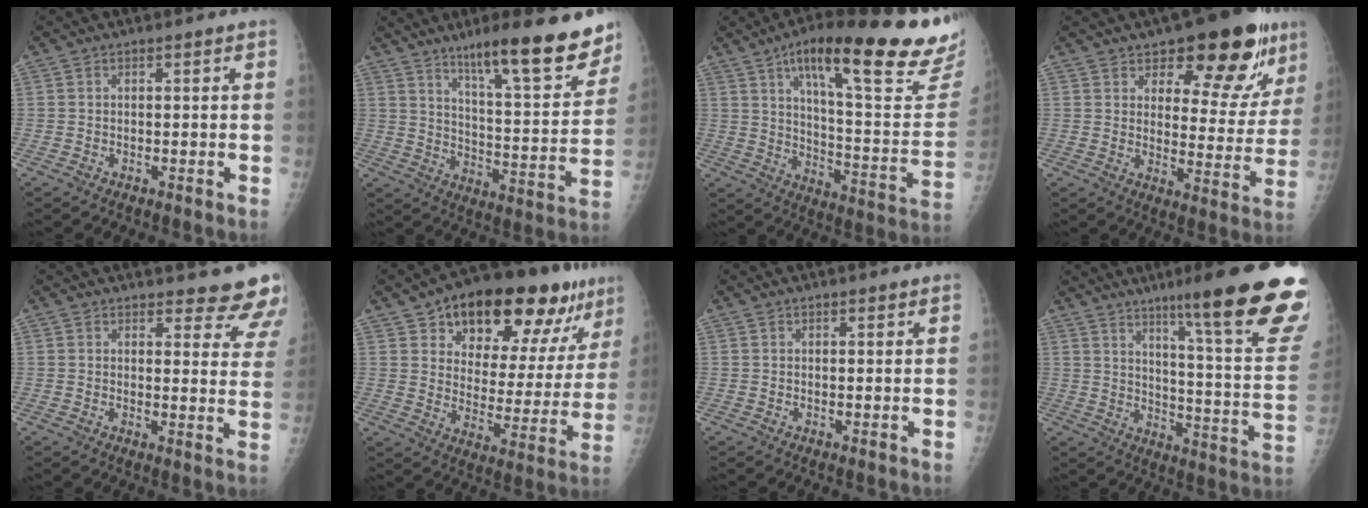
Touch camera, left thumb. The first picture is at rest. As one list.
[{"total": 19.8, "force": [13.7, 3.9, 13.8], "torque": [-0.165, -0.076, 0.213]}, {"total": 28.6, "force": [18.7, 5.8, 20.8], "torque": [-0.272, -0.068, 0.269]}, {"total": 17.5, "force": [10.8, 7.8, 11.3], "torque": [-0.083, -0.059, 0.148]}, {"total": 11.1, "force": [10.5, 2.7, 2.3], "torque": [0.019, -0.082, 0.095]}, {"total": 23.4, "force": [14.2, 10.8, 15.1], "torque": [-0.169, -0.032, 0.212]}, {"total": 0.6, "force": [0.5, 0.2, 0.3], "torque": [-0.005, -0.003, 0.007]}, {"total": 25.6, "force": [16.5, 2.3, 19.5], "torque": [-0.230, -0.087, 0.229]}]